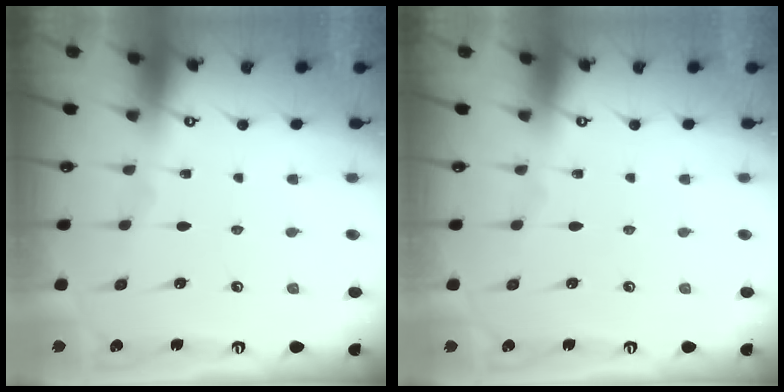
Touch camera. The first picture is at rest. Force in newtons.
{"total": 0.0}